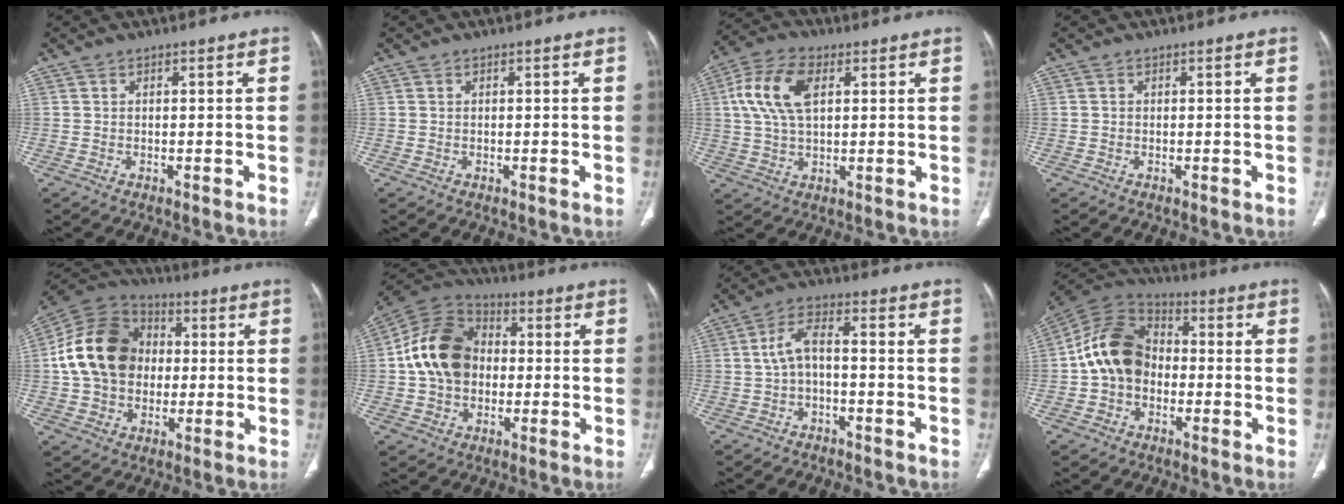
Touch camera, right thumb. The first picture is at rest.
{"total": 0.0}
{"total": 11.3, "force": [3.0, 6.1, 9.0], "torque": [-0.188, 0.013, 0.056]}
{"total": 0.0}
{"total": 17.6, "force": [0.9, 13.9, 10.8], "torque": [-0.178, 0.023, 0.010]}
{"total": 15.2, "force": [0.1, 11.5, 9.9], "torque": [-0.161, 0.028, -0.008]}
{"total": 5.5, "force": [-1.0, 2.5, 4.8], "torque": [-0.095, 0.029, -0.025]}
{"total": 13.7, "force": [-1.2, 10.4, 8.8], "torque": [-0.149, 0.036, -0.036]}